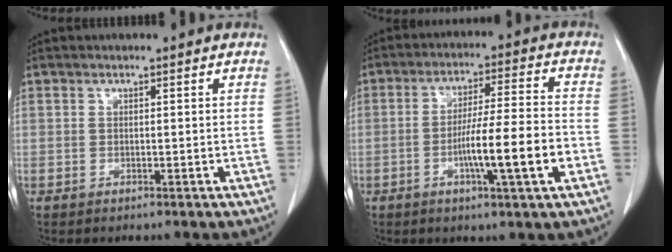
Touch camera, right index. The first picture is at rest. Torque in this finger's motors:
{"motor_torque": [1.41, -0.59, 0.74, 0.14]}